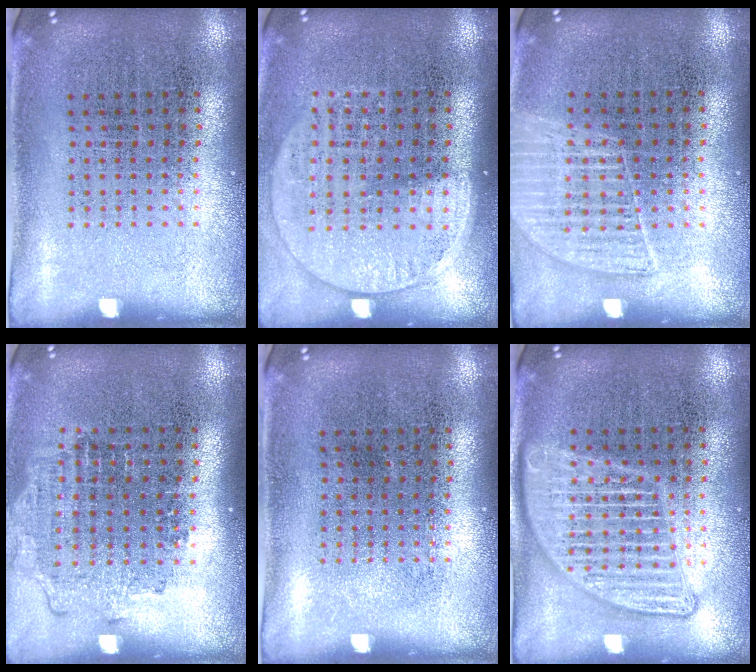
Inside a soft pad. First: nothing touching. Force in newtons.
{"total": 1.5, "press": 1.4, "slide": 0.7}
{"total": 1.3, "press": 1.2, "slide": 0.4}
{"total": 1.2, "press": 1.1, "slide": 0.5}
{"total": 0.0}
{"total": 3.0, "press": 3.0, "slide": 0.3}